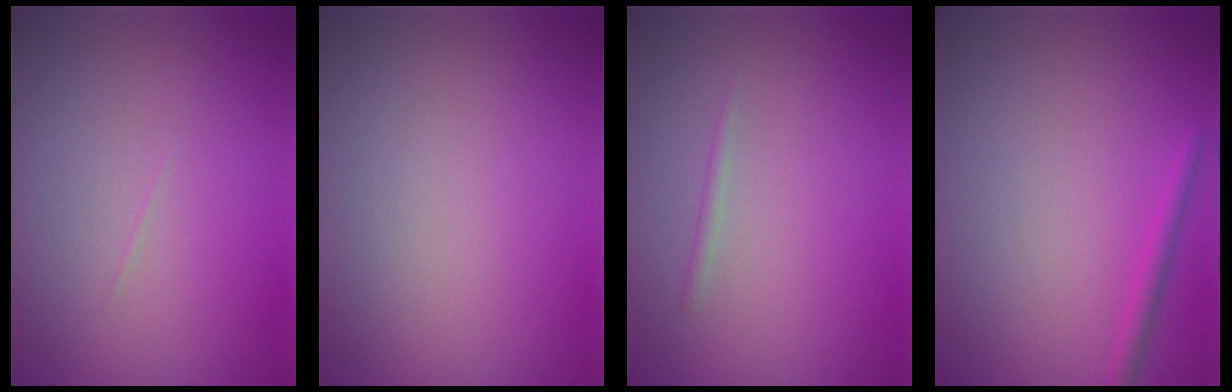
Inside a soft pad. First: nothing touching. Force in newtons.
{"total": 0.0}
{"total": 0.6, "press": 0.6, "slide": 0.1}
{"total": 1.3, "press": 1.3, "slide": 0.0}